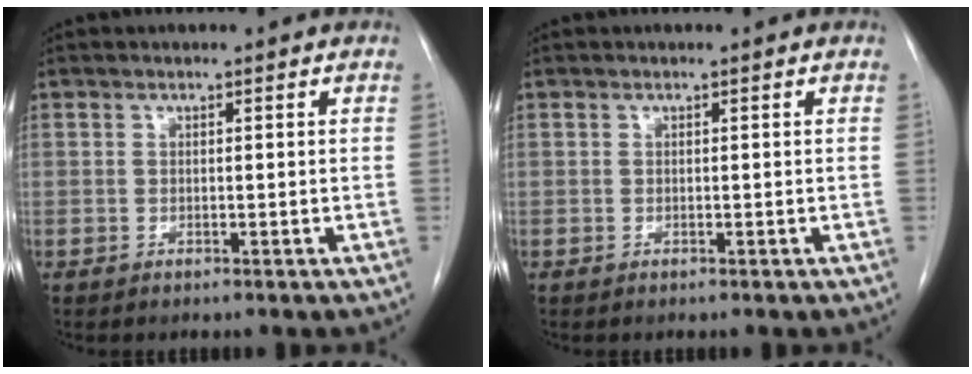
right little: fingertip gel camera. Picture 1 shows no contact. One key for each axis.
{"total": 0.0}